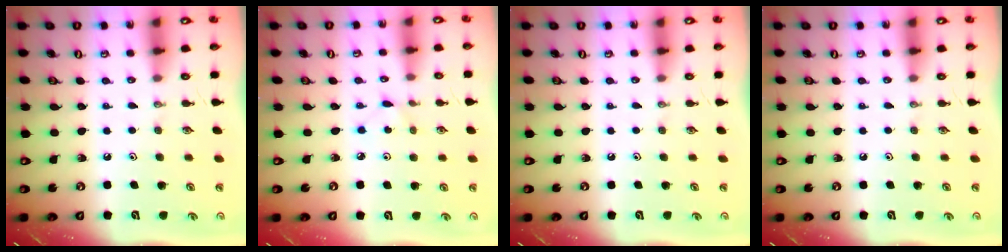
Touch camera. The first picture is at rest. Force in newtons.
{"total": 1.9, "press": 1.9, "slide": 0.3}
{"total": 0.0}
{"total": 0.0}